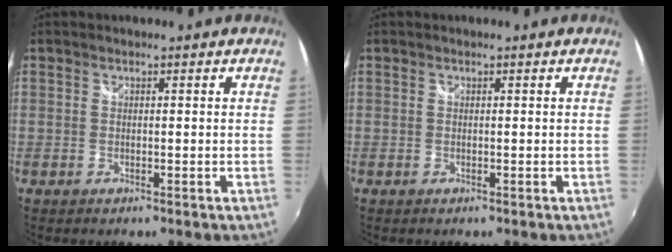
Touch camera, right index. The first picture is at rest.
{"total": 0.0}